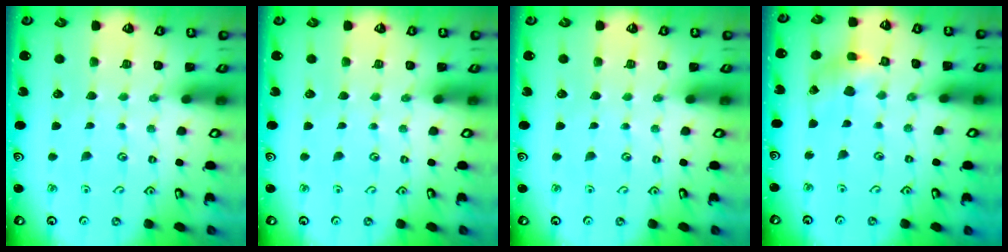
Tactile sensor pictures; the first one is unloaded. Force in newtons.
{"total": 0.0}
{"total": 0.0}
{"total": 4.6, "press": 4.6, "slide": 0.5}